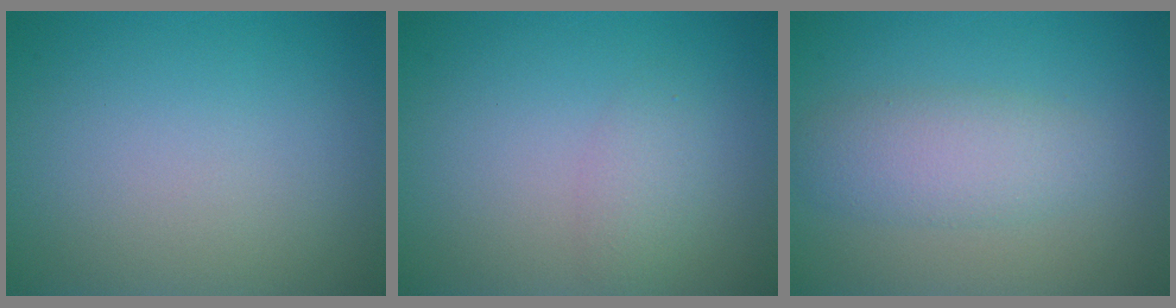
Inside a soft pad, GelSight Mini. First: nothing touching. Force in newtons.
{"total": 1.6, "press": 1.6, "slide": 0.1}
{"total": 3.4, "press": 3.4, "slide": 0.1}